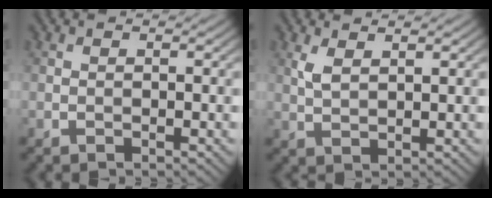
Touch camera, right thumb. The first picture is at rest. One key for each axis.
{"total": 2.6, "fx": 1.5, "fy": 0.9, "fz": 1.9, "tx": -0.054, "ty": -0.001, "tz": 0.034}